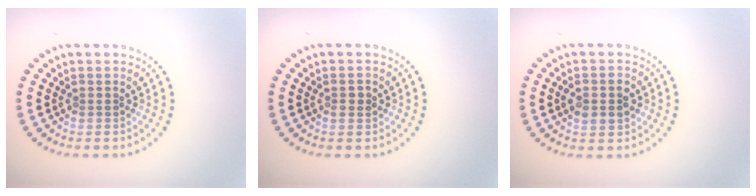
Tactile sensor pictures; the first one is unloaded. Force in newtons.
{"total": 1.1, "press": 1.1, "slide": 0.1}
{"total": 2.9, "press": 2.9, "slide": 0.0}